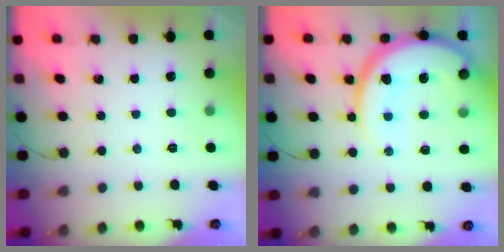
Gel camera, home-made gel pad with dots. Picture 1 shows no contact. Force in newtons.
{"total": 16.9, "press": 16.8, "slide": 1.8}